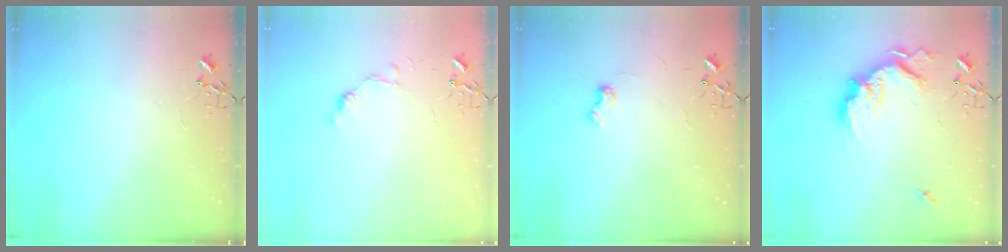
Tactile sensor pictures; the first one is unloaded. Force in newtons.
{"total": 7.9, "press": 7.9, "slide": 0.7}
{"total": 6.0, "press": 6.0, "slide": 0.7}
{"total": 17.8, "press": 17.7, "slide": 2.1}